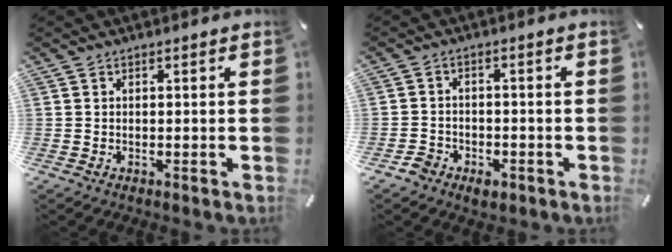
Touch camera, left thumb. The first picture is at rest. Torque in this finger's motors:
{"motor_torque": [-0.22, 0.24, 0.01, 0.00, 0.00]}